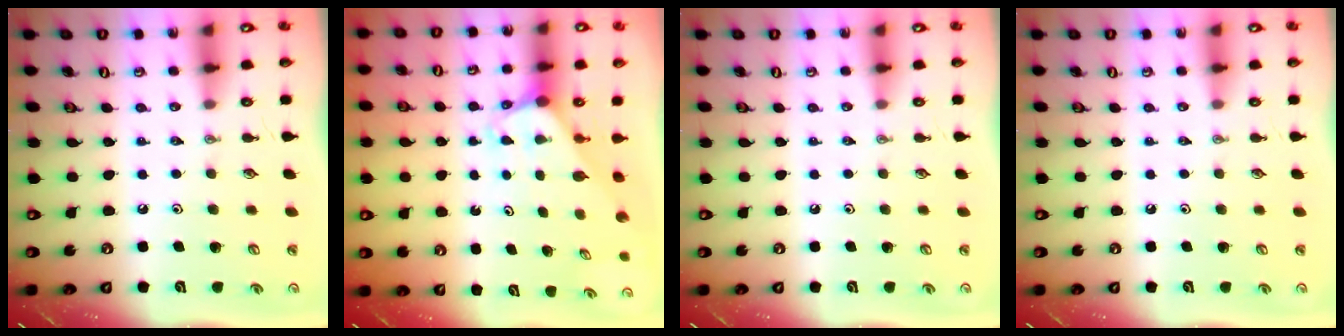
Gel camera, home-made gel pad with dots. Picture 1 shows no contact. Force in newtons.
{"total": 2.0, "press": 2.0, "slide": 0.1}
{"total": 0.0}
{"total": 0.0}